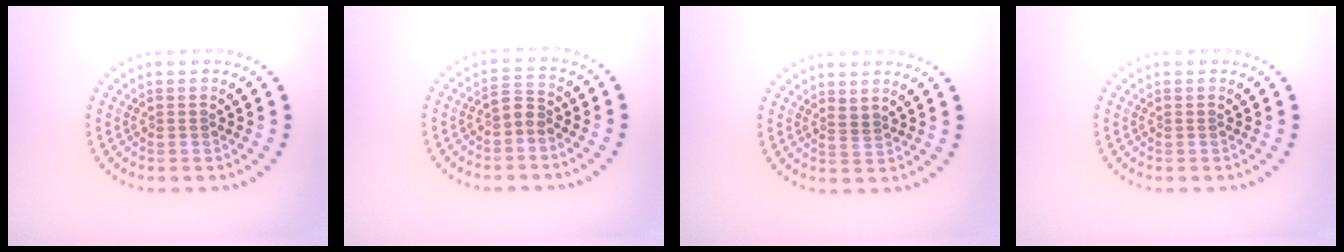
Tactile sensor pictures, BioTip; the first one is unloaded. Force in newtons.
{"total": 1.6, "press": 1.3, "slide": 1.0}
{"total": 0.7, "press": 0.3, "slide": 0.6}
{"total": 0.0}